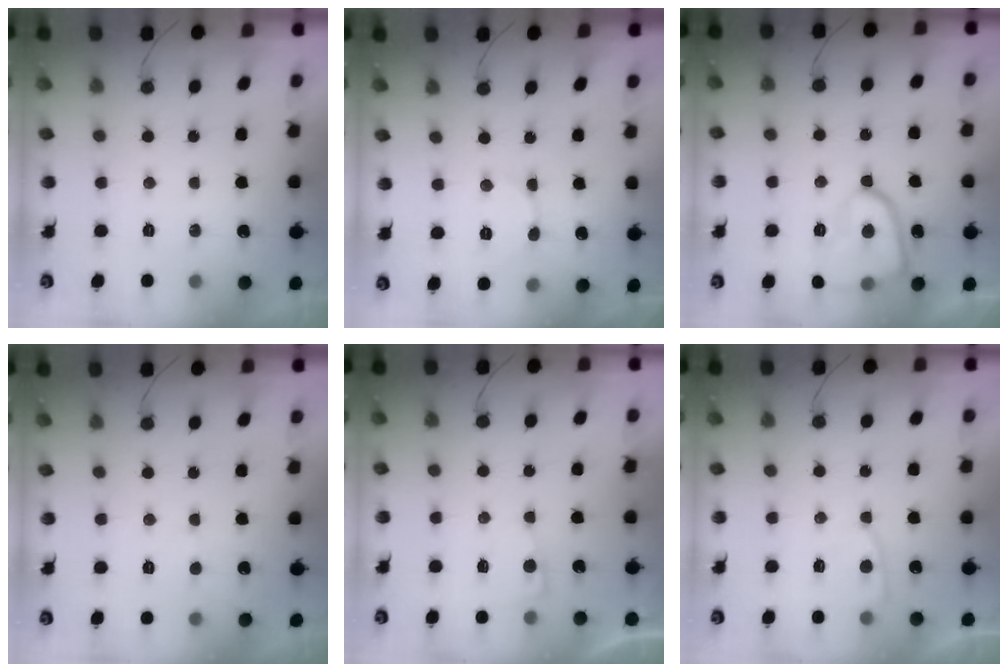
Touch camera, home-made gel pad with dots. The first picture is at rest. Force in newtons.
{"total": 3.7, "press": 3.7, "slide": 0.3}
{"total": 12.6, "press": 12.6, "slide": 1.3}
{"total": 3.6, "press": 3.6, "slide": 0.3}
{"total": 2.1, "press": 2.1, "slide": 0.3}
{"total": 3.9, "press": 3.9, "slide": 0.4}